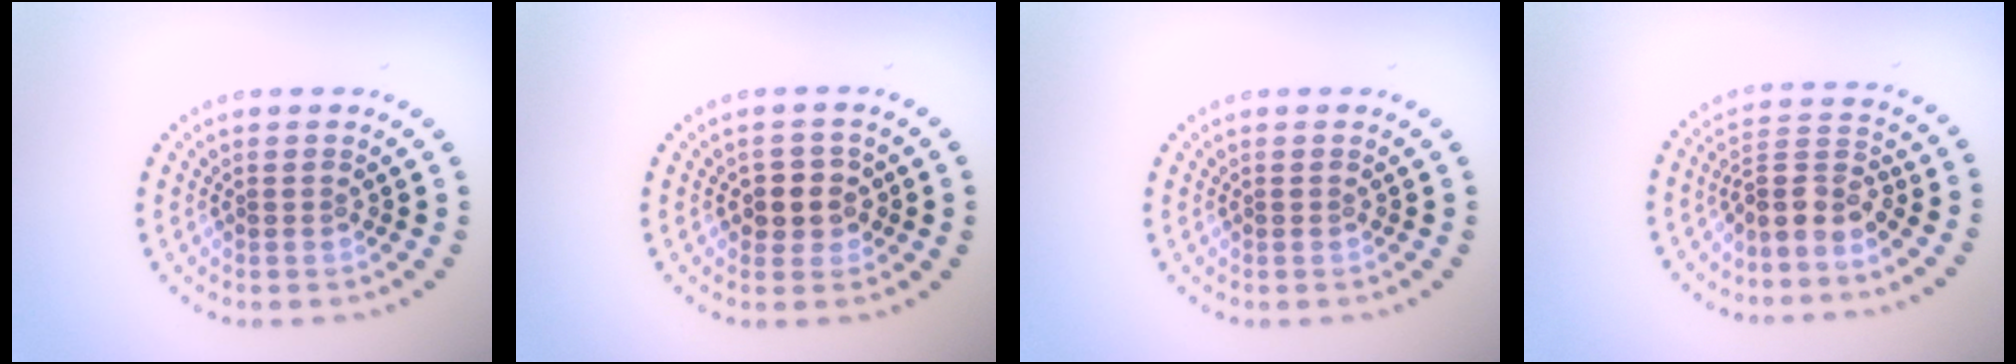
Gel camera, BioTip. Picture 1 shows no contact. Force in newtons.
{"total": 2.5, "press": 2.2, "slide": 1.0}
{"total": 0.0}
{"total": 3.2, "press": 2.6, "slide": 1.9}